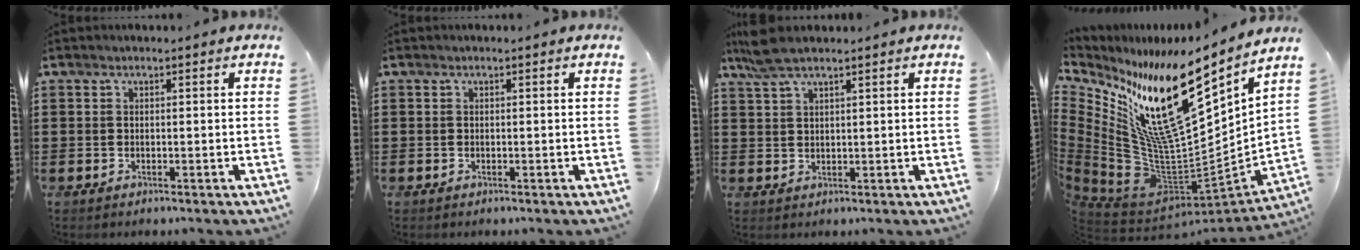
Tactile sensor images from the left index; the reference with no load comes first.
{"total": 0.0}
{"total": 4.4, "force": [3.2, 0.8, 2.9], "torque": [-0.064, 0.002, 0.061]}
{"total": 18.3, "force": [9.2, 5.5, 14.8], "torque": [-0.281, -0.089, 0.152]}